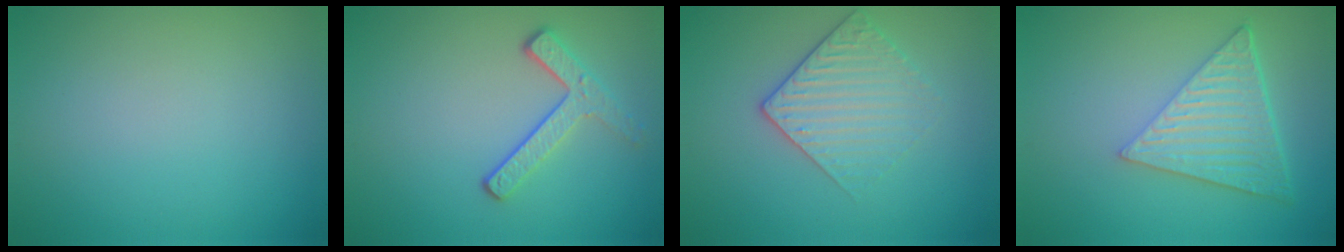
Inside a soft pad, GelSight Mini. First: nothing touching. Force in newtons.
{"total": 2.9, "press": 2.3, "slide": 1.7}
{"total": 3.0, "press": 2.7, "slide": 1.3}
{"total": 6.6, "press": 4.7, "slide": 4.6}